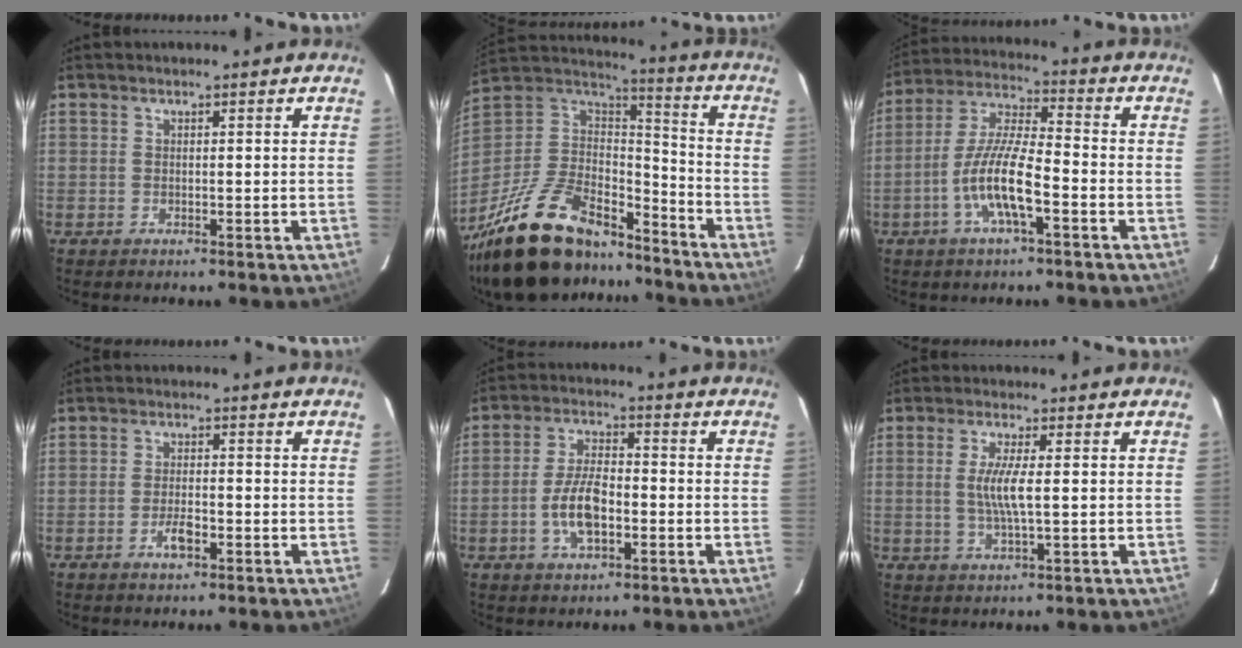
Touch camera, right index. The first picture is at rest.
{"total": 31.6, "force": [-22.7, 13.5, 17.4], "torque": [-0.356, -0.006, -0.364]}
{"total": 11.2, "force": [-4.5, 2.2, 10.0], "torque": [-0.209, -0.002, -0.088]}
{"total": 3.5, "force": [-1.8, 1.3, 2.7], "torque": [-0.057, 0.000, -0.034]}
{"total": 8.0, "force": [-2.6, 3.4, 6.8], "torque": [-0.138, 0.006, -0.046]}
{"total": 5.1, "force": [0.1, 0.3, 5.1], "torque": [-0.099, -0.005, 0.002]}